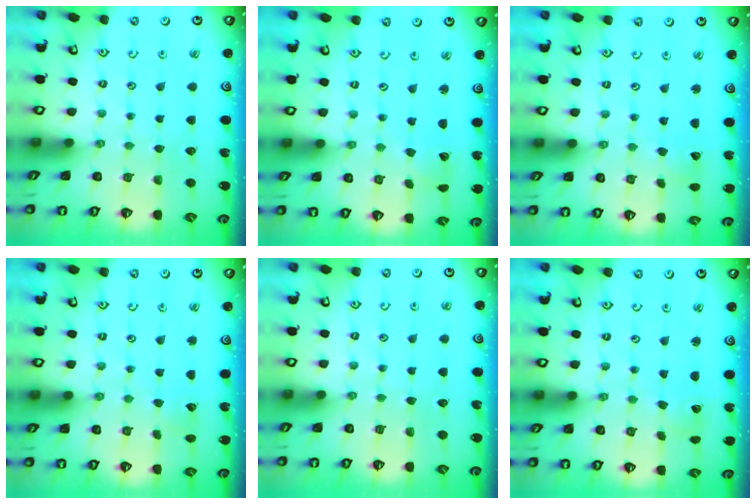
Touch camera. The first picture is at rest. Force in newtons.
{"total": 2.3, "press": 2.3, "slide": 0.0}
{"total": 3.9, "press": 3.9, "slide": 0.3}
{"total": 2.8, "press": 2.8, "slide": 0.3}
{"total": 0.0}
{"total": 2.1, "press": 2.1, "slide": 0.2}